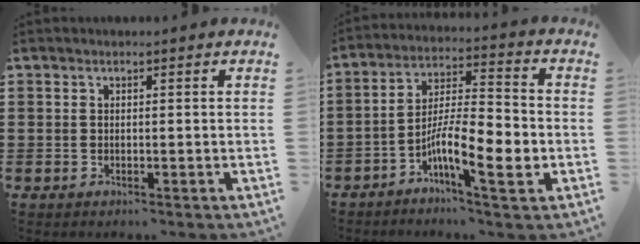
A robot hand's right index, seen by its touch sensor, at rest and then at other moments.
{"total": 10.6, "force": [-4.3, 2.5, 9.4], "torque": [-0.189, -0.006, -0.082]}